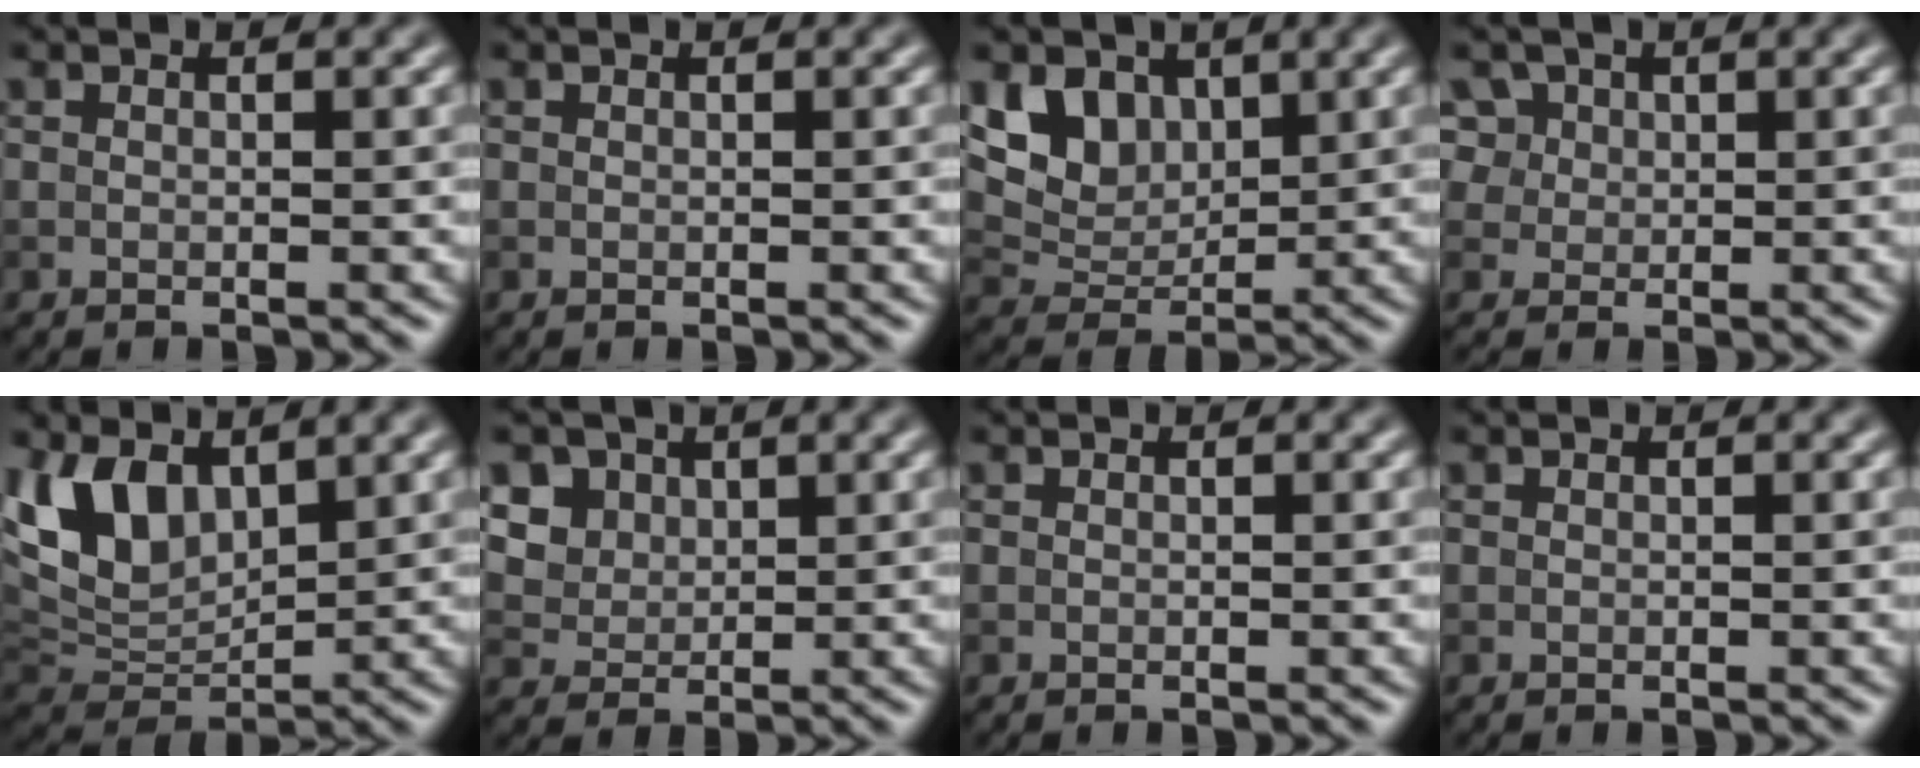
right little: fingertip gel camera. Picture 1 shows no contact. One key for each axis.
{"total": 0.0}
{"total": 5.7, "fx": 2.6, "fy": 4.1, "fz": 3.0, "tx": -0.067, "ty": -0.009, "tz": 0.051}
{"total": 6.3, "fx": 3.0, "fy": 4.9, "fz": 2.7, "tx": -0.064, "ty": 0.016, "tz": 0.042}
{"total": 7.0, "fx": 3.3, "fy": 4.0, "fz": 4.7, "tx": -0.097, "ty": -0.003, "tz": 0.061}
{"total": 6.8, "fx": 3.3, "fy": 5.2, "fz": 2.8, "tx": -0.065, "ty": 0.009, "tz": 0.056}
{"total": 0.0}
{"total": 0.0}